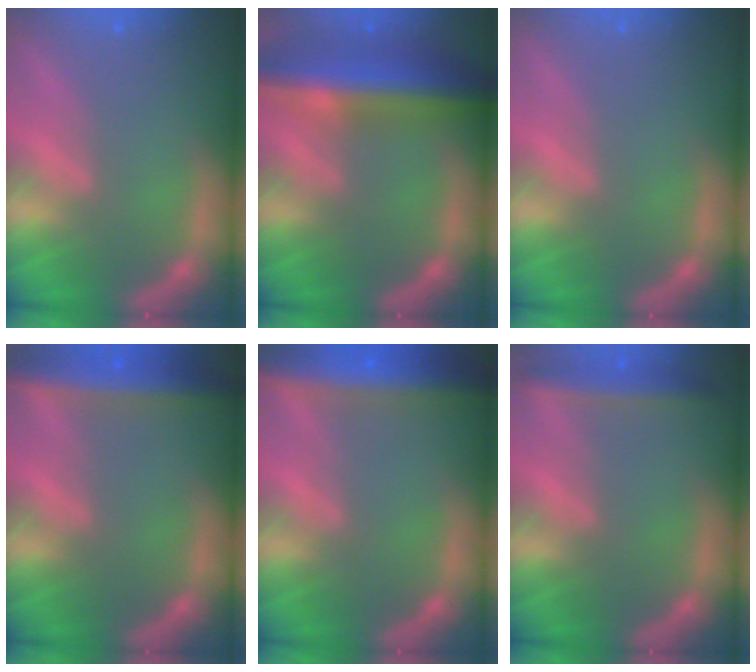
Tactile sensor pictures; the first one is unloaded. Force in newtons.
{"total": 10.0}
{"total": 0.0}
{"total": 6.5}
{"total": 9.0}
{"total": 3.4}